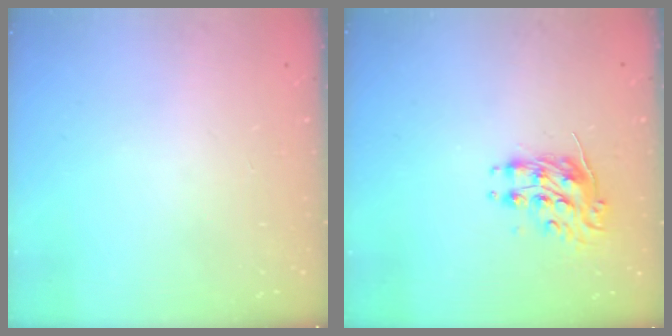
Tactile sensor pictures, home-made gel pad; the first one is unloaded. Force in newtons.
{"total": 8.7, "press": 8.7, "slide": 0.3}